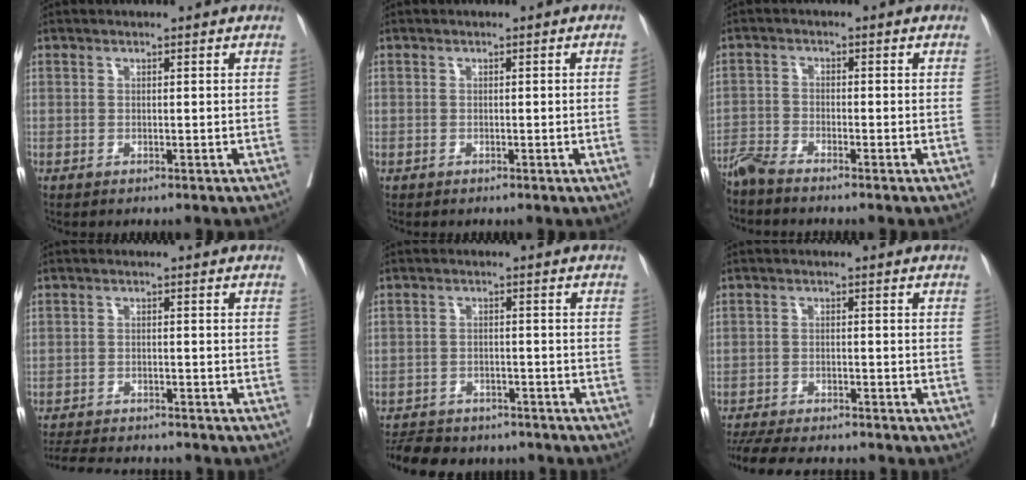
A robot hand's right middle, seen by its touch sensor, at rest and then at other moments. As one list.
[{"total": 1.1, "force": [-0.2, -0.4, 1.0], "torque": [-0.010, 0.002, -0.003]}, {"total": 3.7, "force": [-3.5, -0.4, 1.2], "torque": [-0.023, -0.013, -0.072]}, {"total": 10.6, "force": [-9.9, 1.6, 3.4], "torque": [-0.055, -0.006, -0.143]}, {"total": 12.6, "force": [-11.1, 4.6, 3.8], "torque": [-0.077, 0.003, -0.146]}, {"total": 12.8, "force": [-11.6, 2.1, 5.1], "torque": [-0.087, -0.016, -0.166]}]